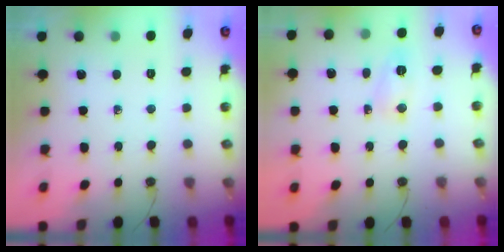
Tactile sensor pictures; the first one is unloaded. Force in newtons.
{"total": 3.3, "press": 3.2, "slide": 1.1}